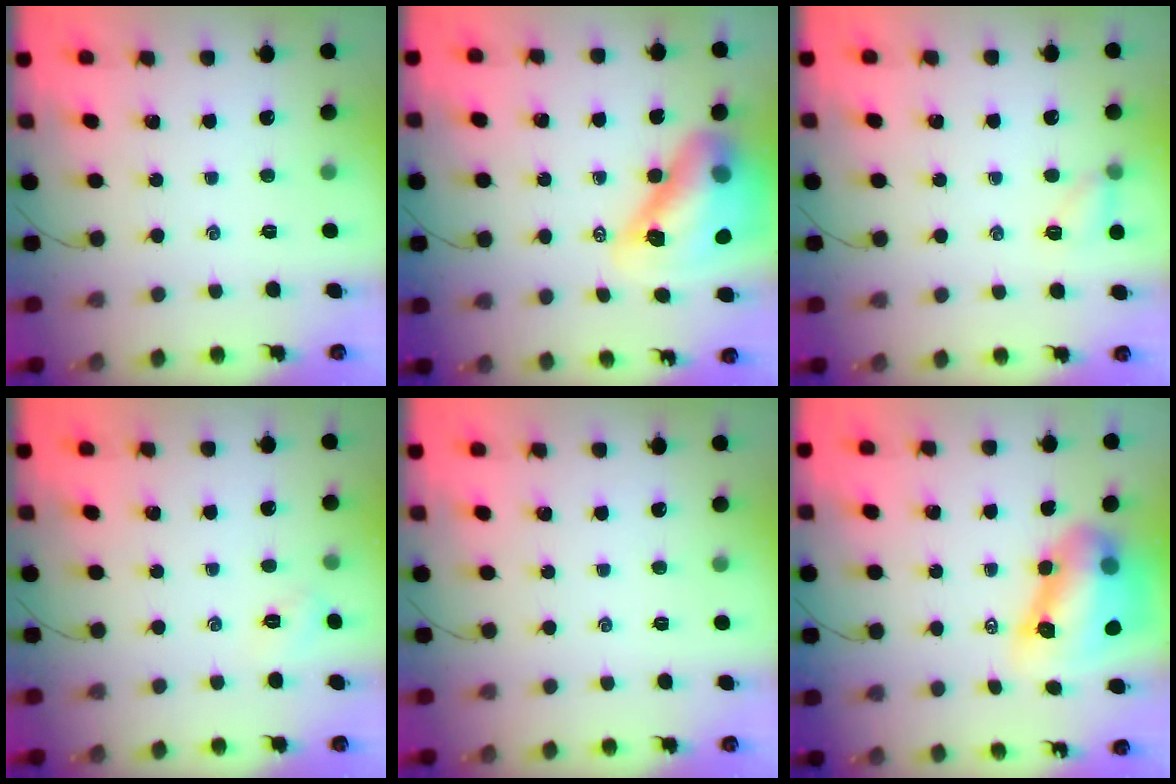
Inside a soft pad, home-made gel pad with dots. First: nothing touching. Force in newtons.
{"total": 18.0, "press": 17.2, "slide": 5.4}
{"total": 5.4, "press": 5.2, "slide": 1.2}
{"total": 3.0, "press": 2.9, "slide": 0.8}
{"total": 0.0}
{"total": 12.8, "press": 12.2, "slide": 3.7}